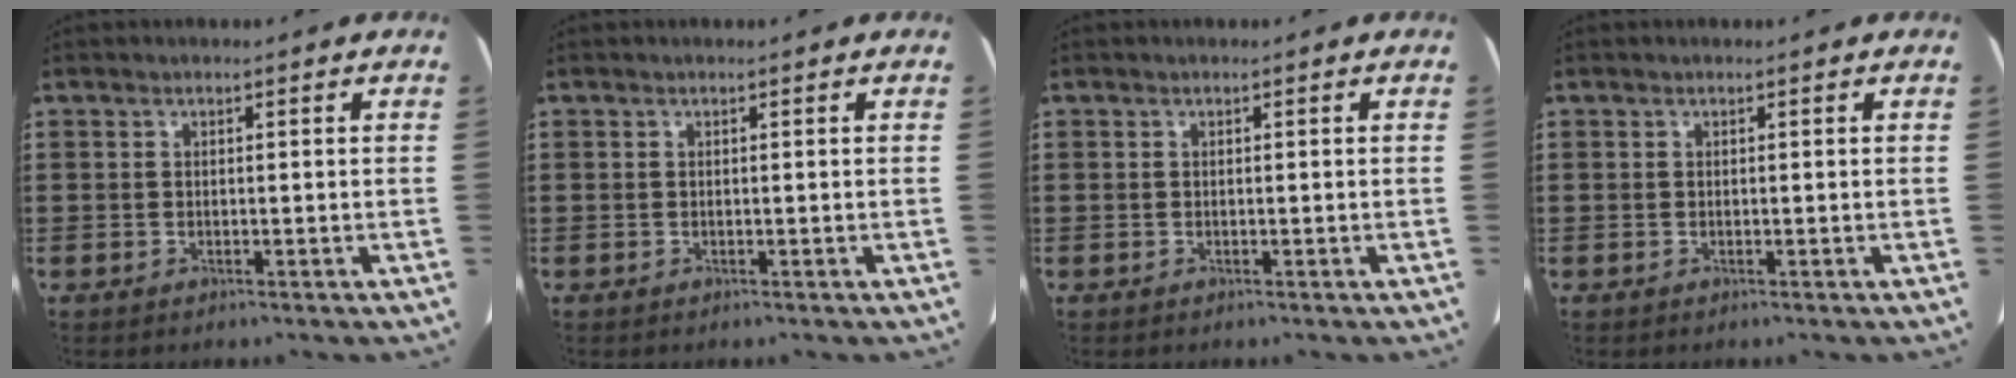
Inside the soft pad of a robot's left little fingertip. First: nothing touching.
{"total": 0.0}
{"total": 0.0}
{"total": 0.0}